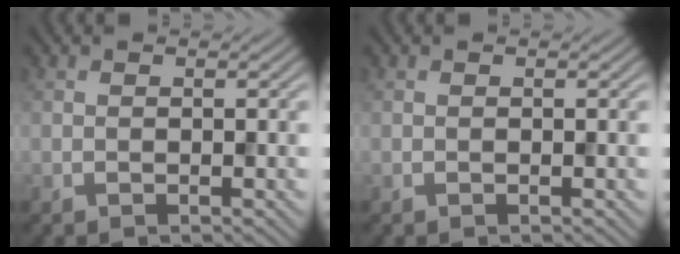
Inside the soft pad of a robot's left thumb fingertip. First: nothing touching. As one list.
[{"total": 0.0}]